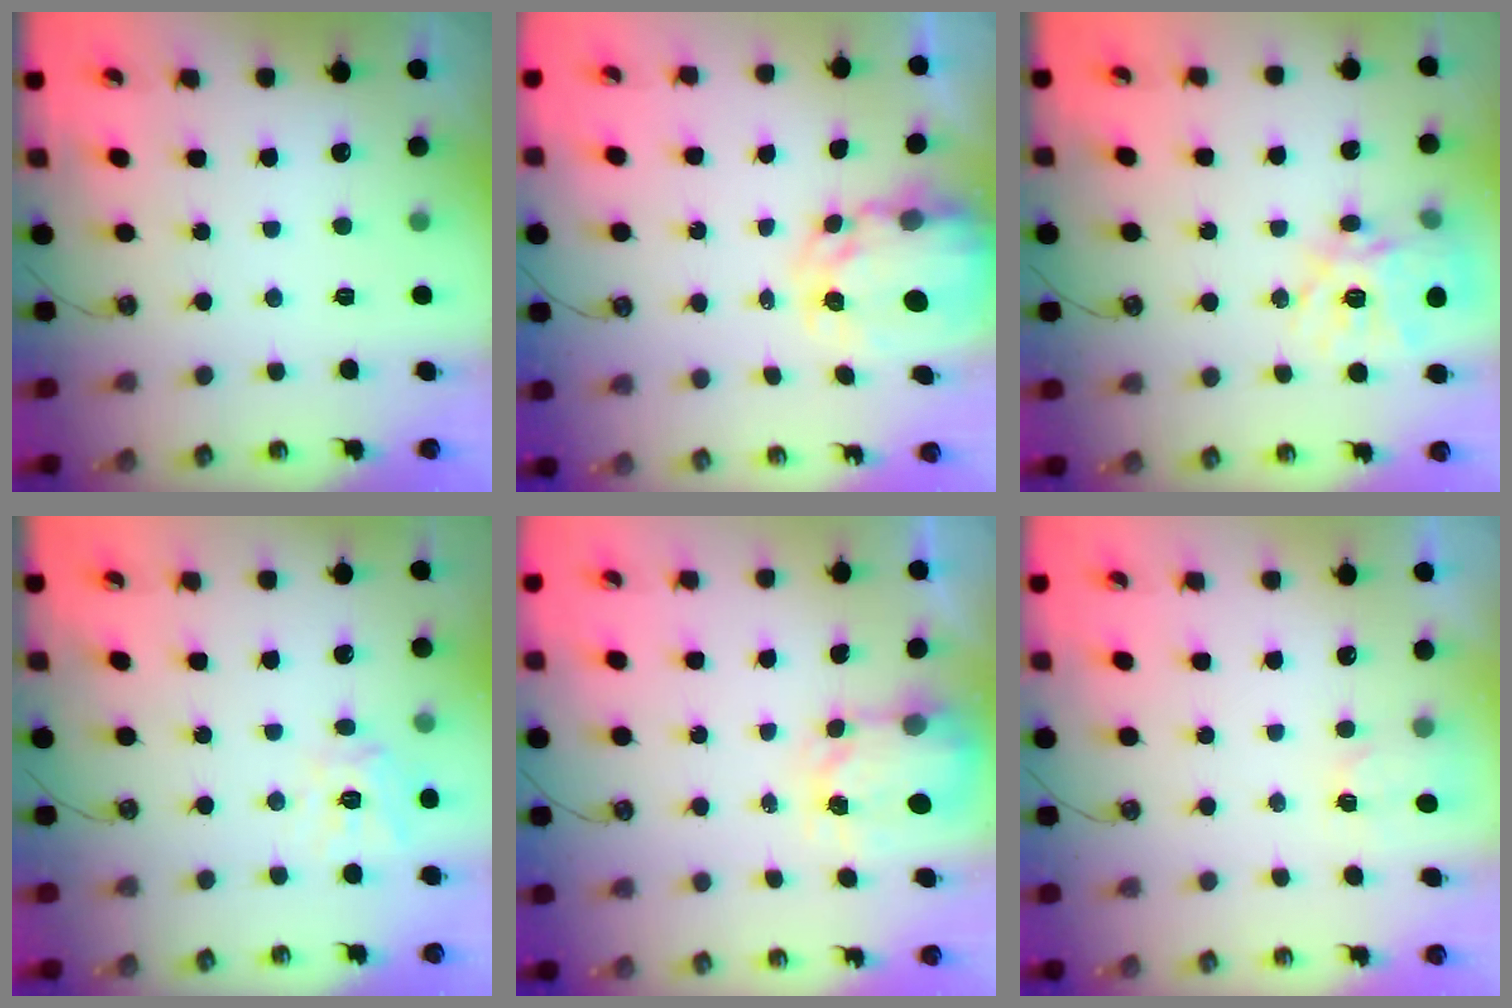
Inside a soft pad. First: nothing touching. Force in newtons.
{"total": 7.7, "press": 7.7, "slide": 0.6}
{"total": 18.6, "press": 18.5, "slide": 1.9}
{"total": 12.2, "press": 12.1, "slide": 1.3}
{"total": 3.9, "press": 3.8, "slide": 0.6}
{"total": 2.6, "press": 2.5, "slide": 0.4}